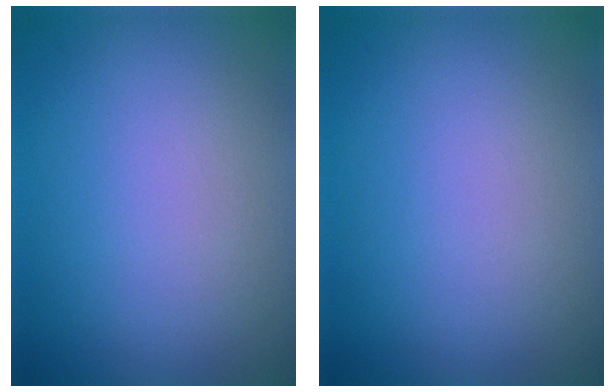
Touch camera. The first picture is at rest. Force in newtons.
{"total": 0.0}